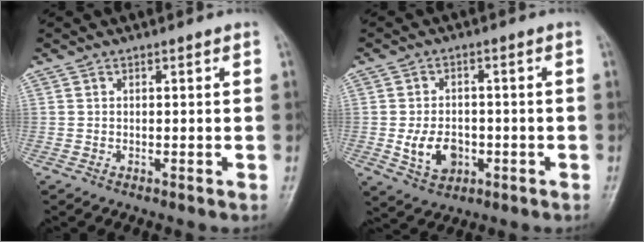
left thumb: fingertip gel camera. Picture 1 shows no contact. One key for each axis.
{"total": 7.0, "fx": -1.7, "fy": 5.1, "fz": 4.5, "tx": -0.060, "ty": 0.007, "tz": -0.022}